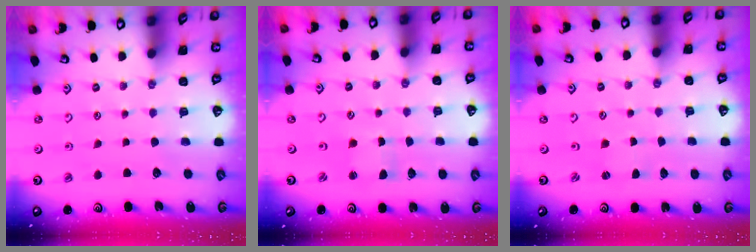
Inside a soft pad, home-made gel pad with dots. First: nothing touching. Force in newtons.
{"total": 1.4, "press": 1.4, "slide": 0.2}
{"total": 0.7, "press": 0.7, "slide": 0.1}